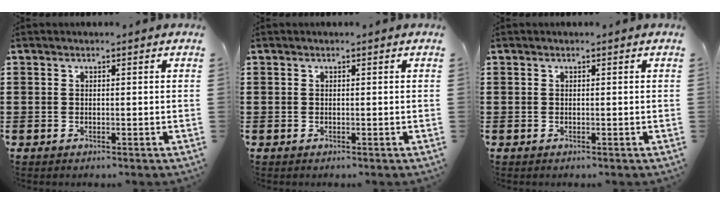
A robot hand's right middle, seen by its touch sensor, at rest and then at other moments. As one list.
[{"total": 0.0}, {"total": 0.0}]